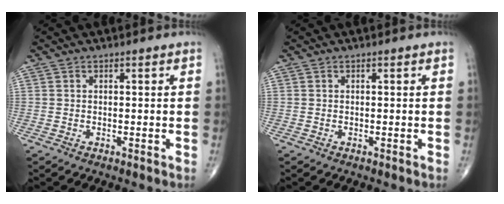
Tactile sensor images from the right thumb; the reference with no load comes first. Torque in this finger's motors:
{"motor_torque": [-0.01, 0.01, -0.03, 0.03, 0.00]}